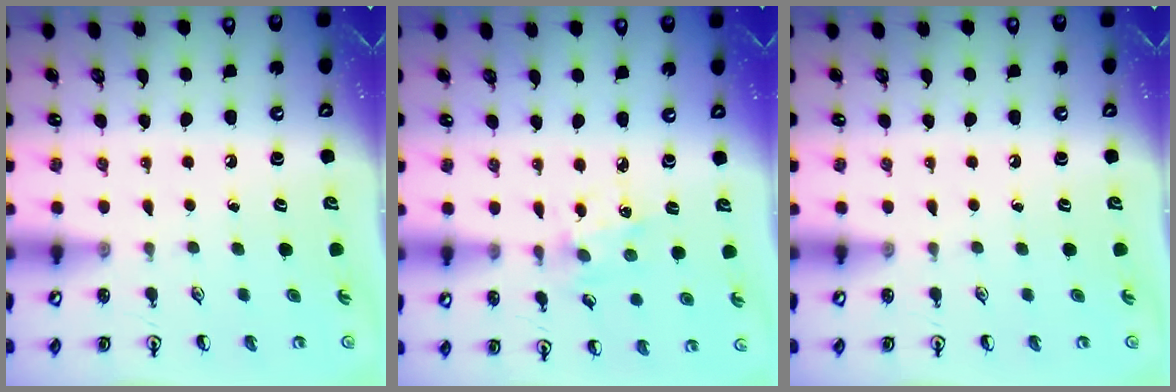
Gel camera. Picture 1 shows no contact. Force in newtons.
{"total": 2.5, "press": 2.5, "slide": 0.4}
{"total": 0.0}